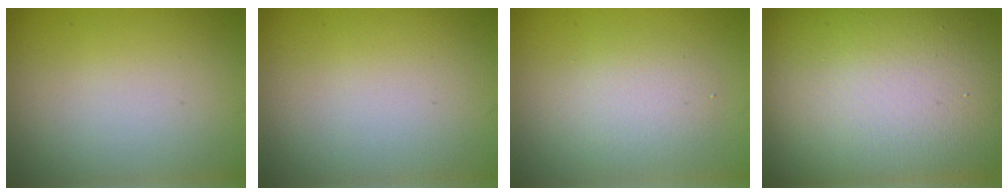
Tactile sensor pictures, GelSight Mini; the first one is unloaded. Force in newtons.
{"total": 0.0}
{"total": 2.9, "press": 2.8, "slide": 0.3}
{"total": 20.5, "press": 20.5, "slide": 1.4}